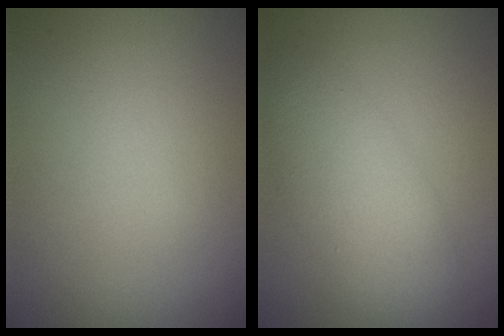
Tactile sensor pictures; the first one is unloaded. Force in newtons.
{"total": 4.9, "press": 4.9, "slide": 0.1}